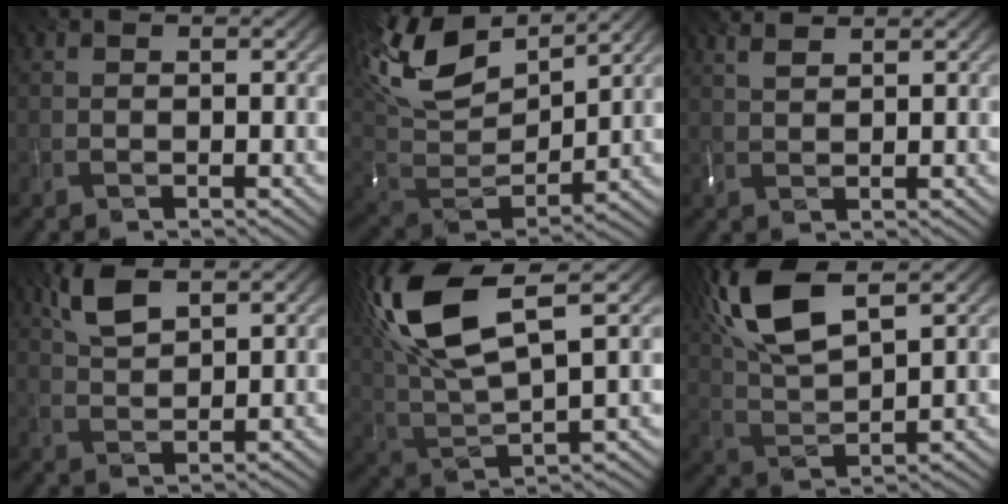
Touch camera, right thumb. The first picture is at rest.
{"total": 15.2, "force": [8.0, 7.7, 10.4], "torque": [-0.261, 0.040, 0.147]}
{"total": 2.9, "force": [2.3, 0.8, 1.6], "torque": [-0.040, 0.008, 0.047]}
{"total": 5.0, "force": [3.0, 1.9, 3.5], "torque": [-0.092, 0.005, 0.064]}
{"total": 15.6, "force": [6.6, 5.8, 12.9], "torque": [-0.308, 0.018, 0.130]}
{"total": 11.6, "force": [5.7, 4.4, 9.1], "torque": [-0.218, 0.020, 0.116]}